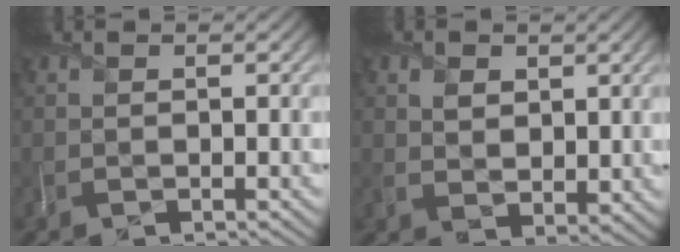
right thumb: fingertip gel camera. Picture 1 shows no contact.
{"total": 2.9, "force": [1.5, 2.1, 1.4], "torque": [-0.038, -0.006, 0.029]}